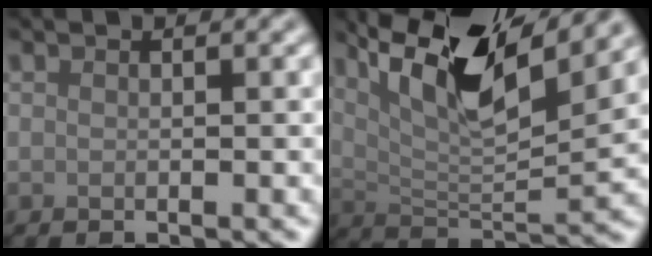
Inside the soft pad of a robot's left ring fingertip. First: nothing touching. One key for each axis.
{"total": 10.9, "fx": 6.4, "fy": 2.9, "fz": 8.3, "tx": -0.149, "ty": 0.003, "tz": 0.117}